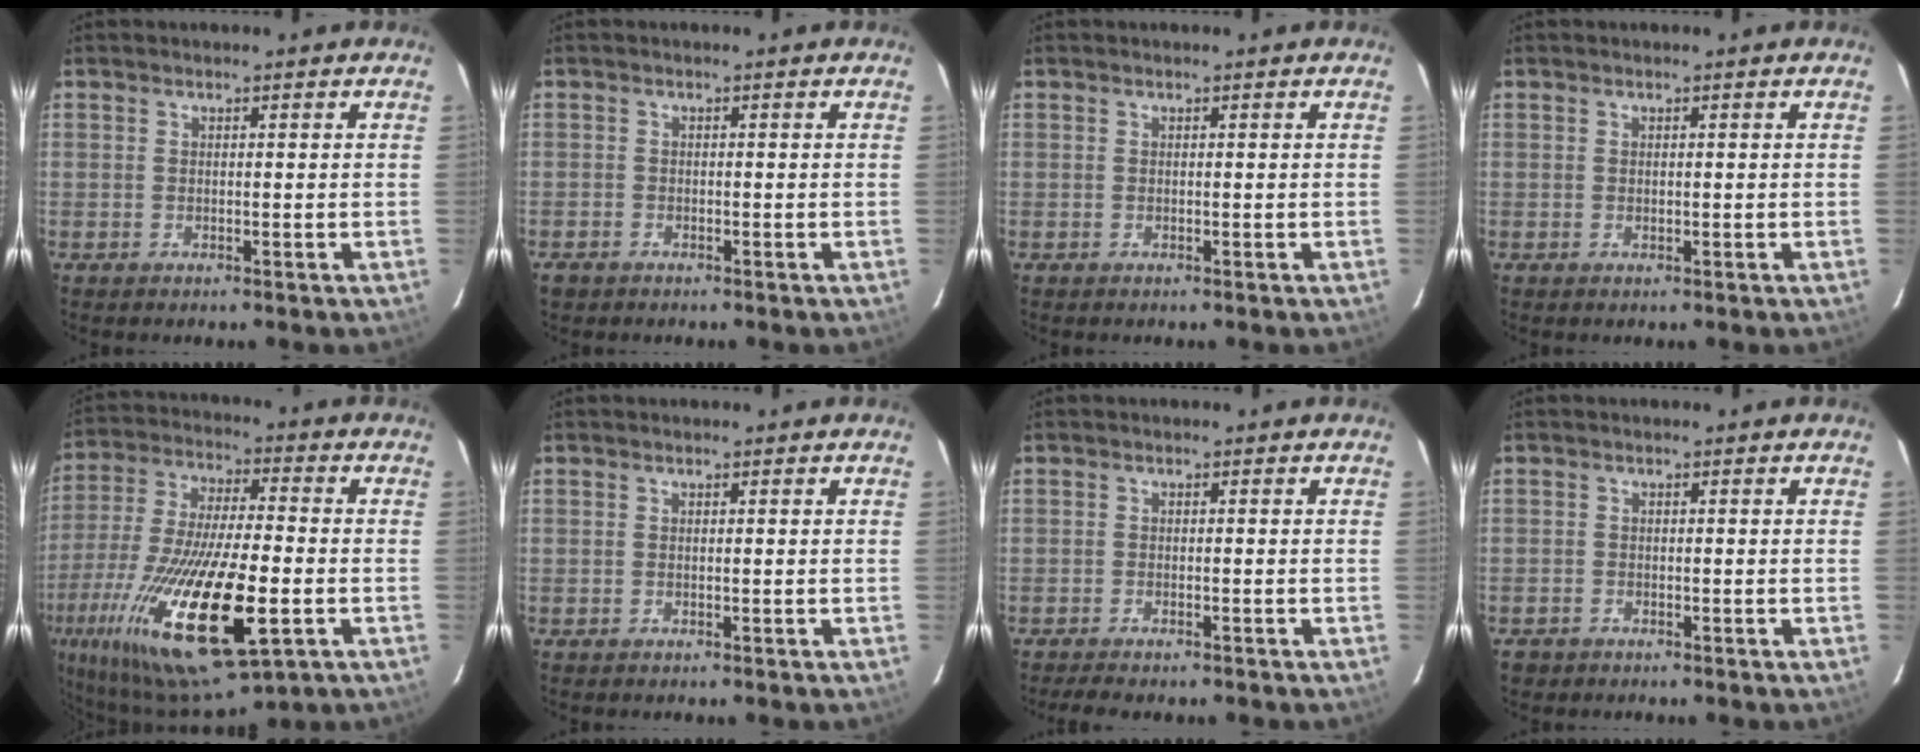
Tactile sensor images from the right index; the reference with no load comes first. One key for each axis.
{"total": 1.9, "fx": -1.2, "fy": 1.4, "fz": 0.4, "tx": -0.015, "ty": -0.001, "tz": -0.019}
{"total": 0.0}
{"total": 0.0}
{"total": 29.4, "fx": -11.0, "fy": 9.9, "fz": 25.4, "tx": -0.516, "ty": -0.078, "tz": -0.192}
{"total": 0.0}
{"total": 4.6, "fx": -3.9, "fy": 1.1, "fz": 2.2, "tx": -0.052, "ty": -0.012, "tz": -0.062}
{"total": 2.0, "fx": -1.2, "fy": 1.6, "fz": 0.4, "tx": -0.014, "ty": 0.001, "tz": -0.017}